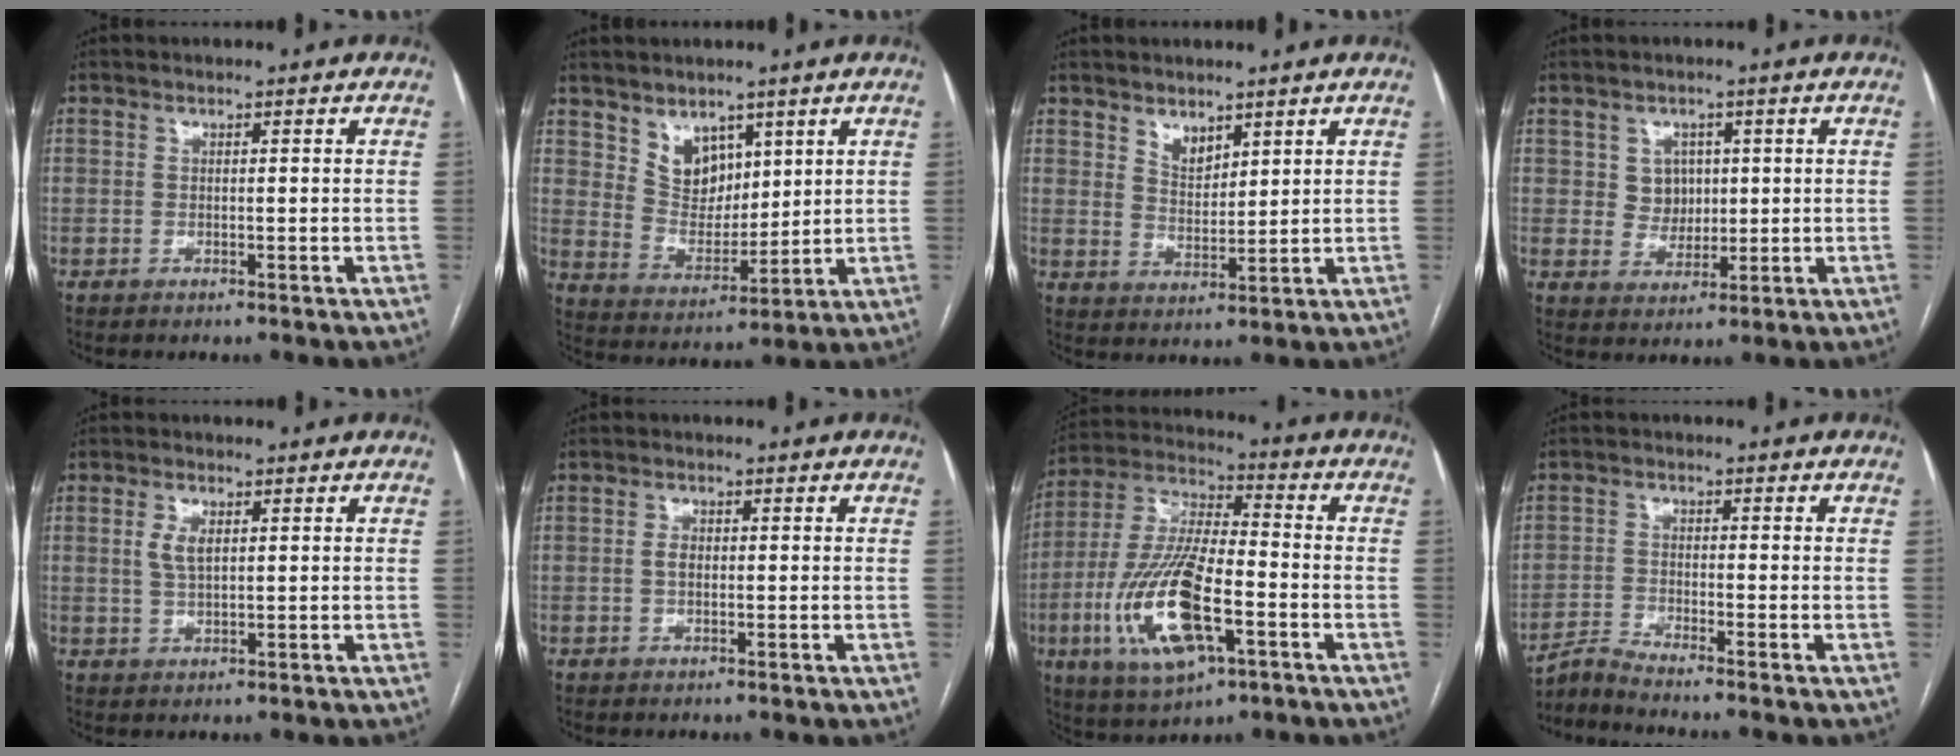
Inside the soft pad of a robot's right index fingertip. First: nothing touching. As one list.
[{"total": 7.3, "force": [4.4, 4.9, 3.2], "torque": [-0.058, 0.002, 0.093]}, {"total": 3.9, "force": [2.8, 2.0, 1.8], "torque": [-0.033, -0.006, 0.059]}, {"total": 4.2, "force": [1.1, 3.9, 1.1], "torque": [-0.015, 0.008, 0.023]}, {"total": 3.4, "force": [1.0, 1.6, 2.9], "torque": [-0.061, 0.002, 0.020]}, {"total": 1.6, "force": [0.0, 1.0, 1.3], "torque": [-0.025, 0.003, -0.001]}, {"total": 18.1, "force": [-5.9, 5.7, 16.2], "torque": [-0.344, -0.008, -0.100]}, {"total": 3.8, "force": [-3.3, -1.7, 0.1], "torque": [-0.018, -0.019, -0.065]}]